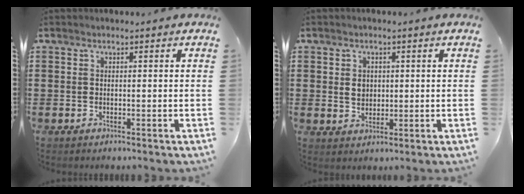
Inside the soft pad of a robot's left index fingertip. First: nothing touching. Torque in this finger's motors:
{"motor_torque": [0.62, 0.47, 0.30, 0.05]}